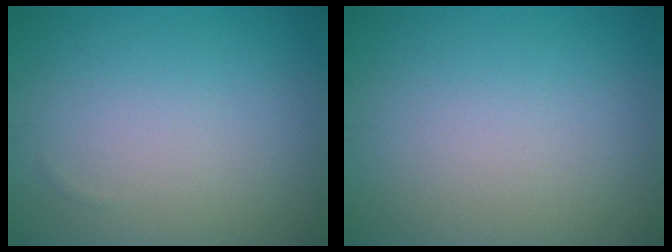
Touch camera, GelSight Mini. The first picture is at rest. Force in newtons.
{"total": 0.0}